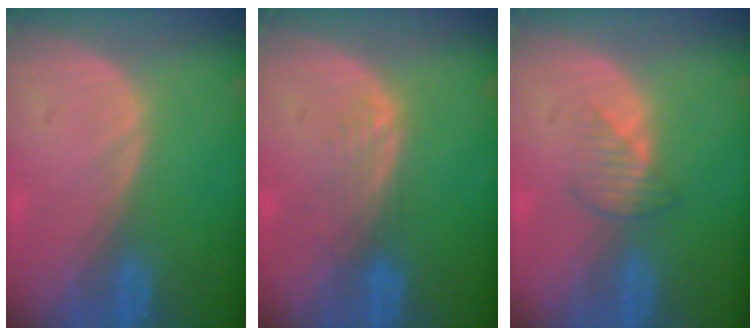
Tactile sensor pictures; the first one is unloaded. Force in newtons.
{"total": 3.3, "press": 2.8, "slide": 1.8}
{"total": 2.5, "press": 2.5, "slide": 0.3}